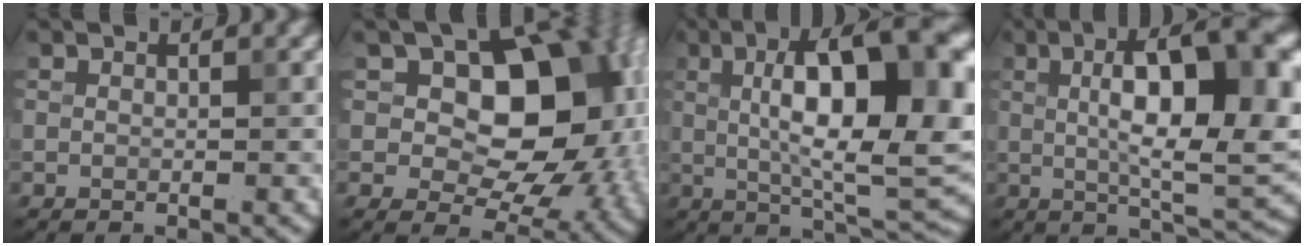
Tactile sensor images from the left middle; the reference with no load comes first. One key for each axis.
{"total": 13.7, "fx": 2.7, "fy": 9.3, "fz": 9.7, "tx": -0.088, "ty": 0.027, "tz": 0.038}
{"total": 13.9, "fx": 2.5, "fy": 4.5, "fz": 12.9, "tx": -0.183, "ty": 0.012, "tz": 0.033}
{"total": 12.3, "fx": 2.3, "fy": 3.8, "fz": 11.5, "tx": -0.164, "ty": 0.011, "tz": 0.034}